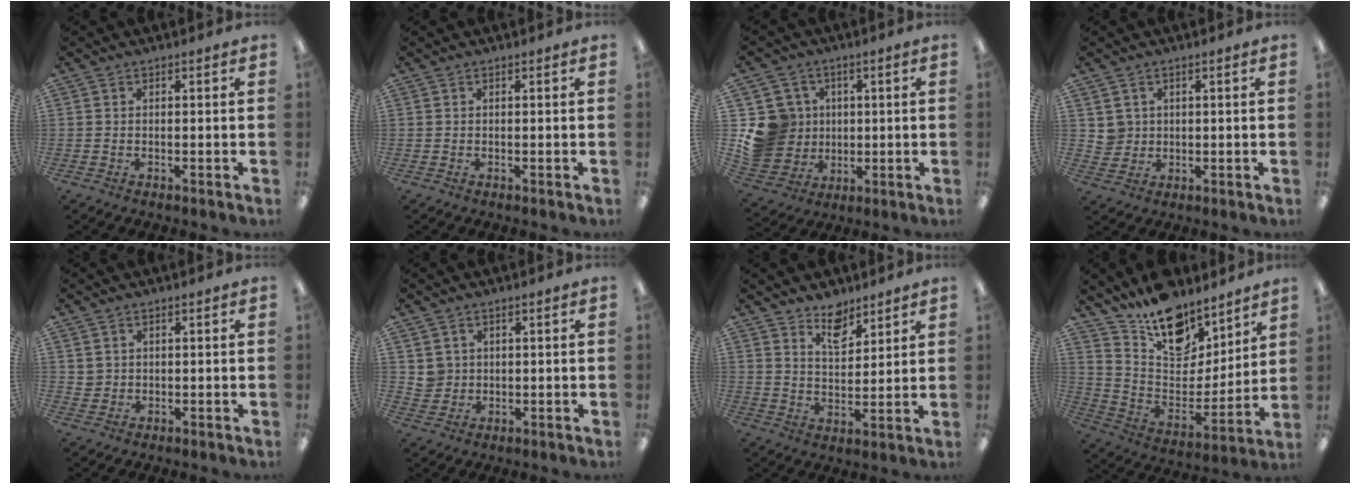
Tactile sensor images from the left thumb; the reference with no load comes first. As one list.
[{"total": 0.0}, {"total": 13.0, "force": [1.2, 12.4, 3.7], "torque": [-0.106, 0.008, 0.035]}, {"total": 3.6, "force": [1.6, 3.2, -0.1], "torque": [-0.003, 0.003, 0.029]}, {"total": 2.0, "force": [1.1, 1.7, 0.1], "torque": [-0.005, 0.002, 0.020]}, {"total": 3.6, "force": [1.6, 3.2, 0.0], "torque": [-0.003, 0.002, 0.029]}, {"total": 7.6, "force": [6.1, 3.8, 2.7], "torque": [-0.032, -0.034, 0.108]}, {"total": 16.8, "force": [13.1, 9.0, 5.5], "torque": [-0.100, -0.099, 0.240]}]